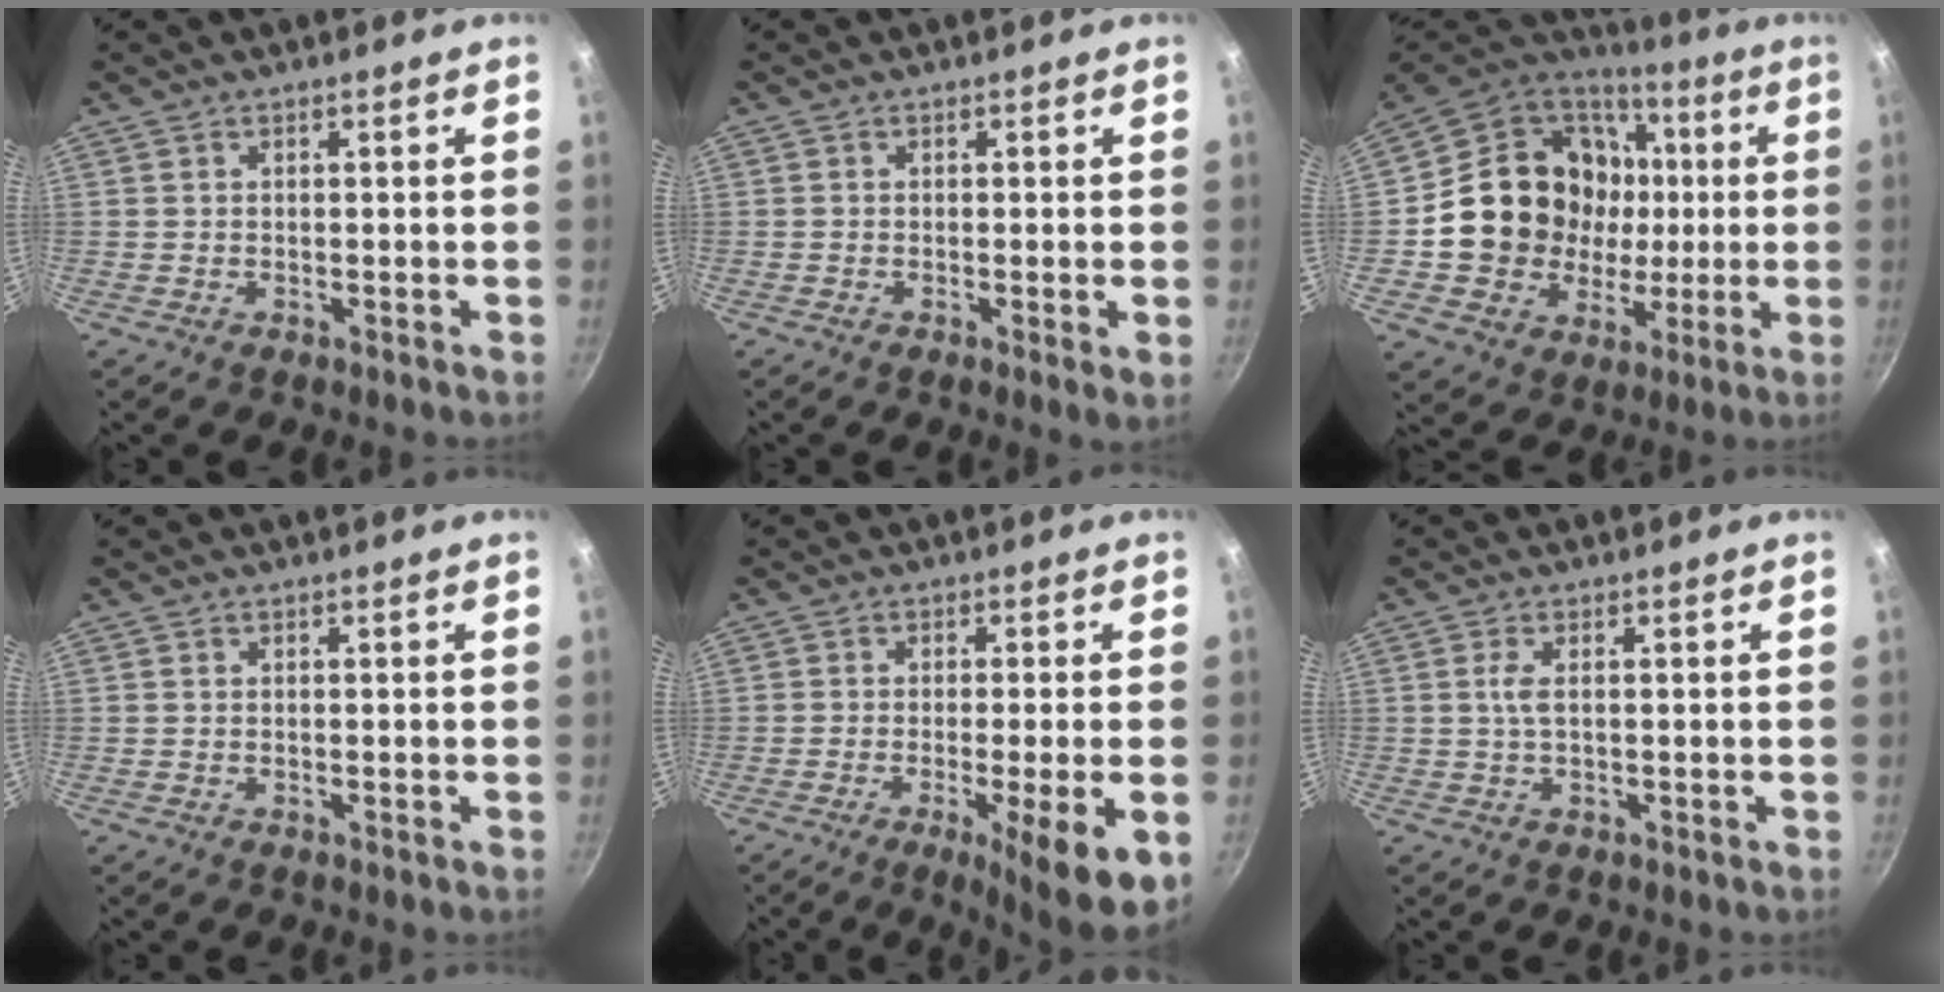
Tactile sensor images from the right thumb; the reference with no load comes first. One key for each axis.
{"total": 1.6, "fx": -0.2, "fy": 0.3, "fz": 1.6, "tx": -0.026, "ty": -0.007, "tz": -0.006}
{"total": 23.3, "fx": 1.6, "fy": 20.1, "fz": 11.7, "tx": -0.189, "ty": 0.025, "tz": 0.040}
{"total": 0.0}
{"total": 10.8, "fx": -3.6, "fy": 1.6, "fz": 10.1, "tx": -0.150, "ty": 0.001, "tz": -0.050}
{"total": 2.0, "fx": 0.3, "fy": 0.6, "fz": 1.9, "tx": -0.047, "ty": 0.002, "tz": 0.007}